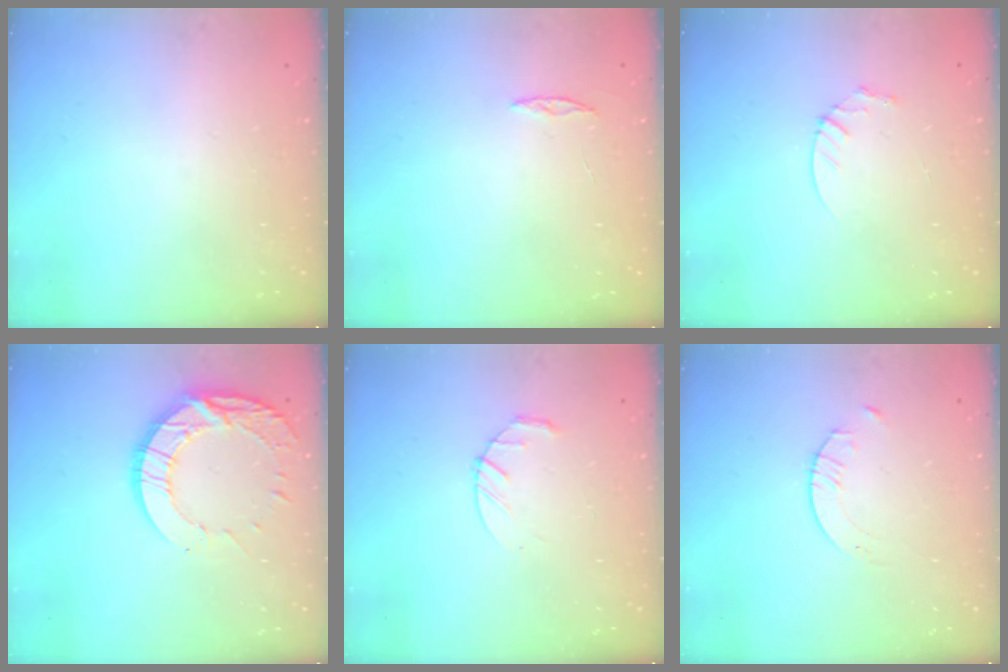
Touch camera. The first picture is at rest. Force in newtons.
{"total": 2.0, "press": 2.0, "slide": 0.2}
{"total": 3.6, "press": 3.6, "slide": 0.4}
{"total": 13.6, "press": 13.5, "slide": 1.1}
{"total": 4.4, "press": 4.4, "slide": 0.7}
{"total": 1.6, "press": 1.6, "slide": 0.2}